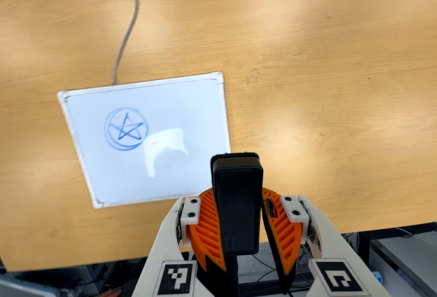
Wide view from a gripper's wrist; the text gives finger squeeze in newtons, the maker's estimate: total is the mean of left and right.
{"total": 10.3, "left": 9.2, "right": 11.4}